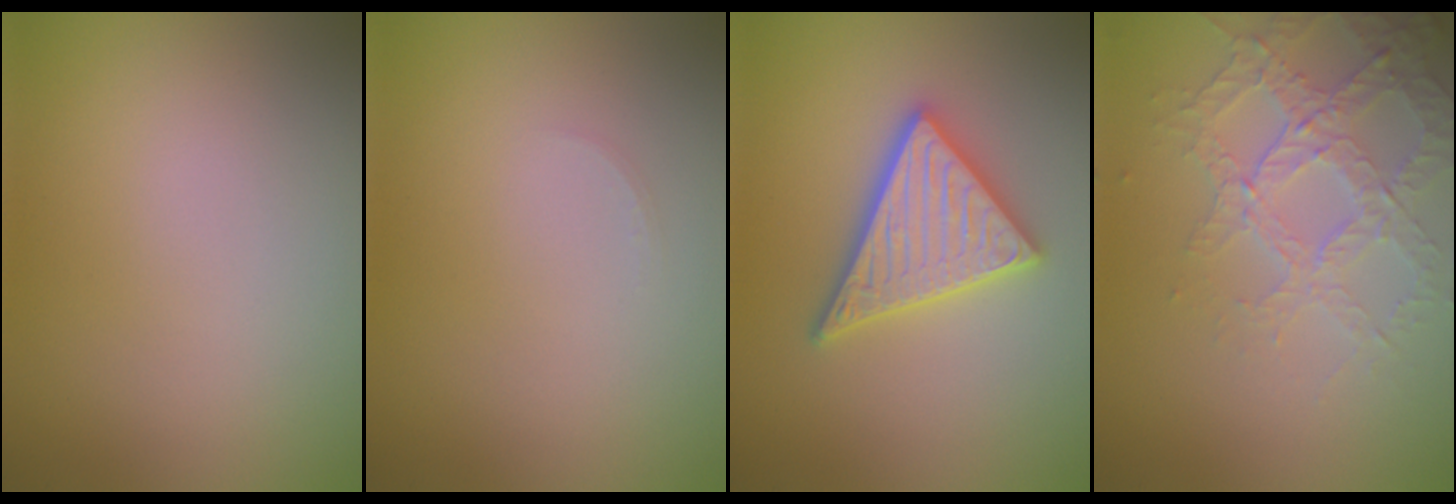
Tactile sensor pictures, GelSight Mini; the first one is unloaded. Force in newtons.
{"total": 0.6, "press": 0.6, "slide": 0.1}
{"total": 4.9, "press": 4.9, "slide": 0.7}
{"total": 3.6, "press": 3.3, "slide": 1.4}